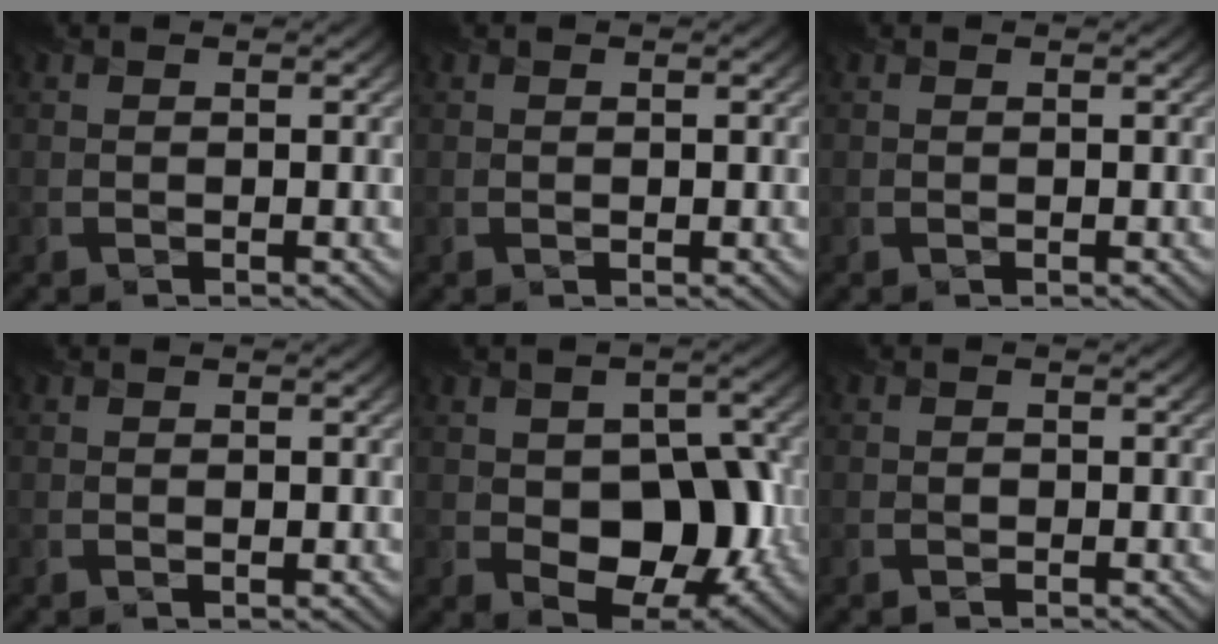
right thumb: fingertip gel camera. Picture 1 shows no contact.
{"total": 0.8, "force": [0.2, 0.6, 0.5], "torque": [-0.010, -0.001, 0.006]}
{"total": 0.5, "force": [0.2, 0.4, 0.3], "torque": [-0.005, 0.000, 0.004]}
{"total": 1.1, "force": [0.2, 0.7, 0.8], "torque": [-0.016, -0.001, 0.007]}
{"total": 11.1, "force": [-1.3, 7.3, 8.3], "torque": [-0.137, -0.021, -0.005]}
{"total": 0.6, "force": [-0.1, 0.6, 0.3], "torque": [-0.003, -0.005, -0.003]}